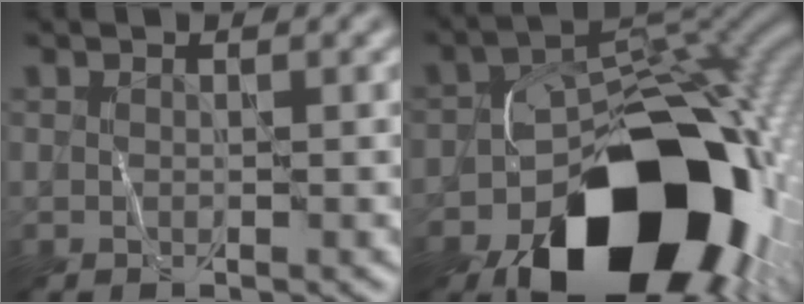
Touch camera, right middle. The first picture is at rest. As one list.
[{"total": 16.6, "force": [-8.0, 9.6, 10.8], "torque": [-0.135, -0.021, -0.124]}]